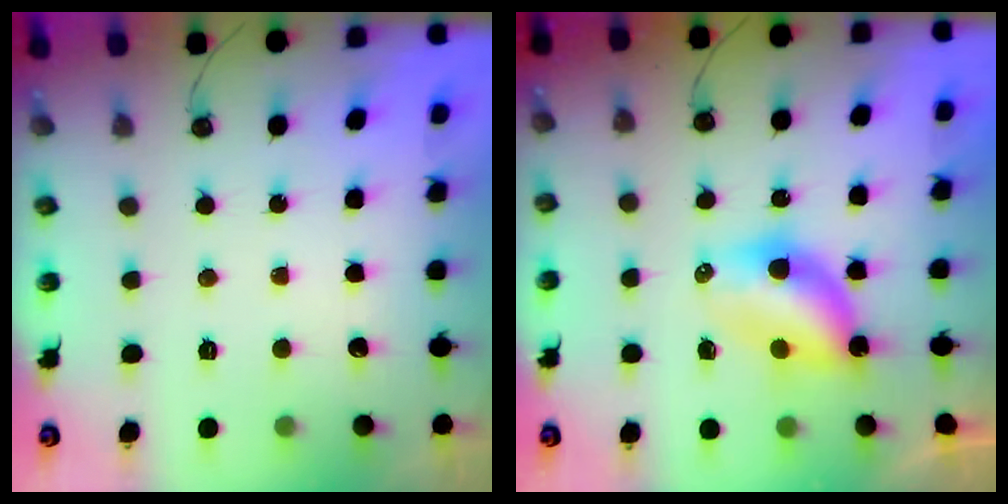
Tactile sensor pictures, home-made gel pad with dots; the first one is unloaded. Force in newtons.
{"total": 6.1, "press": 6.1, "slide": 0.1}